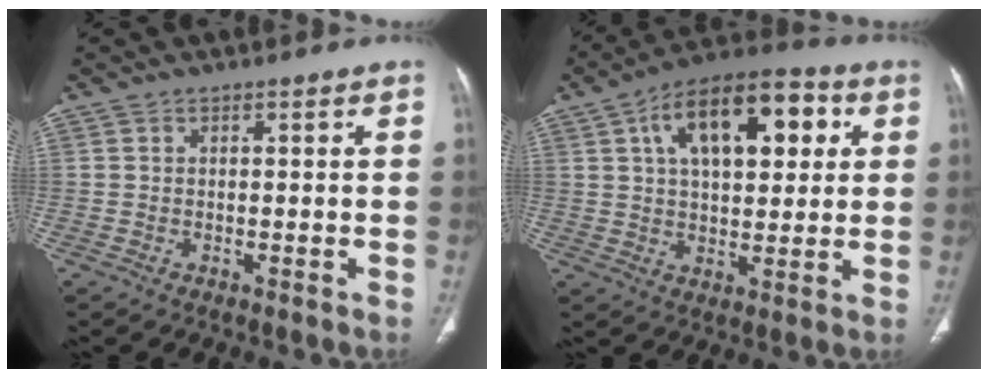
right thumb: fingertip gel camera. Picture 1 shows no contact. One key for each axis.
{"total": 17.9, "fx": 5.8, "fy": 9.1, "fz": 14.3, "tx": -0.190, "ty": 0.013, "tz": 0.084}